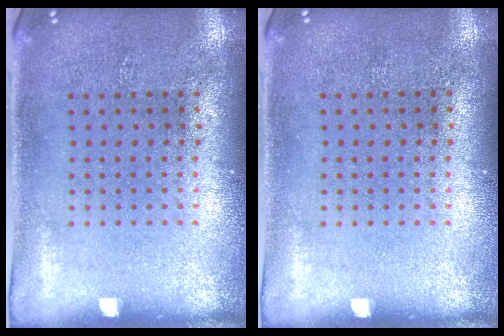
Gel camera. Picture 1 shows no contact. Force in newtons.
{"total": 0.0}